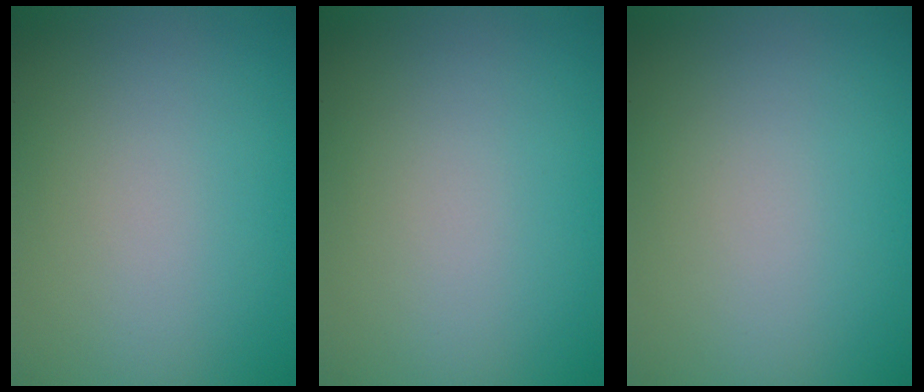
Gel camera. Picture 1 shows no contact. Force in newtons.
{"total": 0.0}
{"total": 0.0}